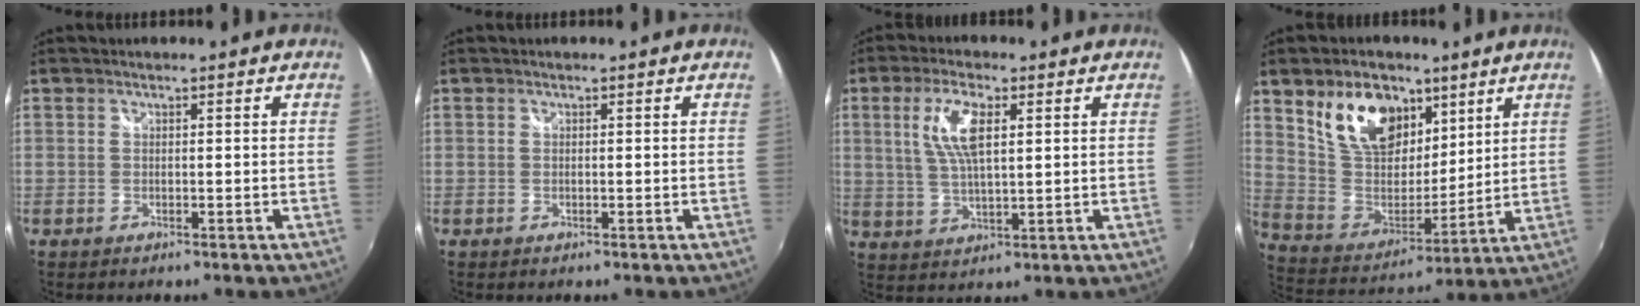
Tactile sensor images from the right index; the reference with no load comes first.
{"total": 0.0}
{"total": 8.4, "force": [2.6, 2.7, 7.5], "torque": [-0.151, 0.005, 0.054]}
{"total": 16.9, "force": [9.2, 10.2, 9.9], "torque": [-0.197, 0.015, 0.181]}